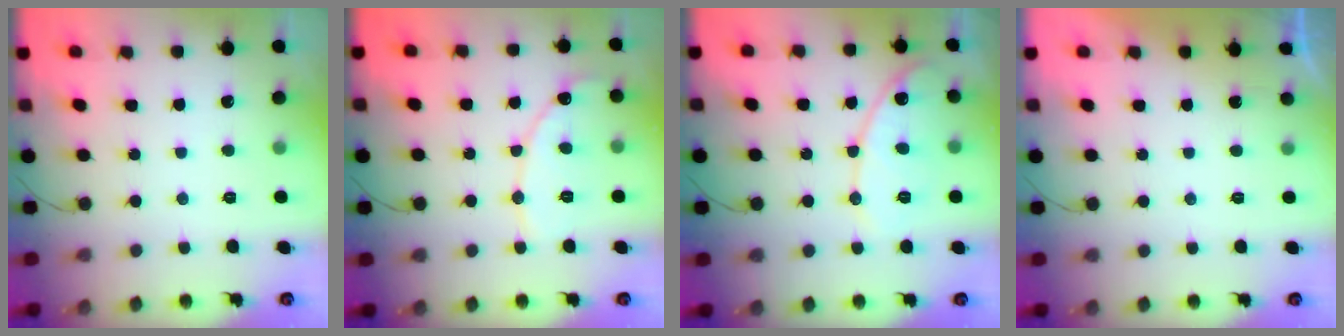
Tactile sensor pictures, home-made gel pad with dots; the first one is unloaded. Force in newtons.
{"total": 9.7, "press": 9.7, "slide": 0.7}
{"total": 11.3, "press": 11.3, "slide": 0.9}
{"total": 1.0, "press": 0.9, "slide": 0.3}